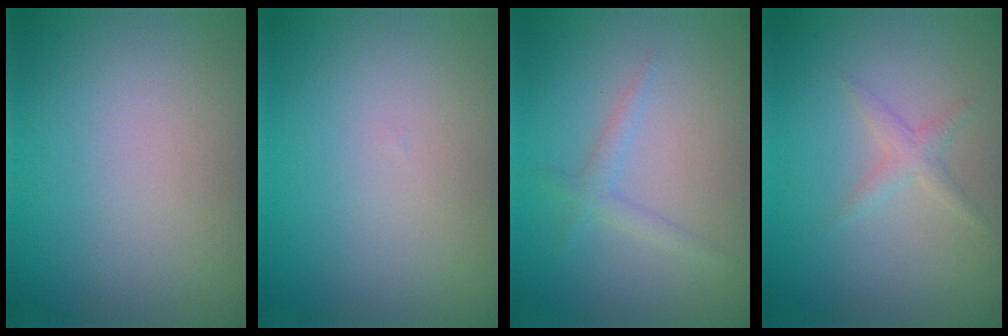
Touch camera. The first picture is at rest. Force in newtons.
{"total": 0.0}
{"total": 1.4, "press": 1.4, "slide": 0.0}
{"total": 1.3, "press": 1.3, "slide": 0.1}